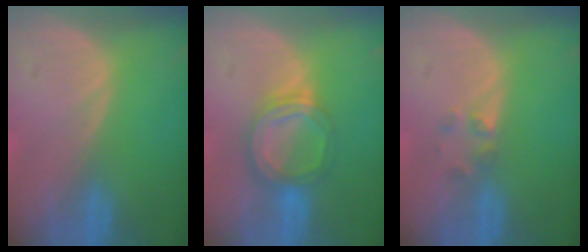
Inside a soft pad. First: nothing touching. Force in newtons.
{"total": 6.5, "press": 5.8, "slide": 3.0}
{"total": 1.9, "press": 1.7, "slide": 0.8}